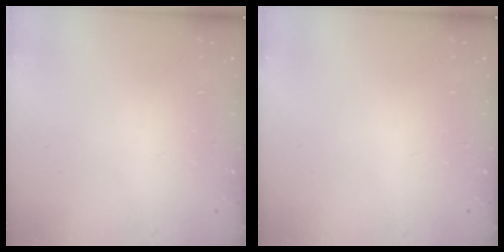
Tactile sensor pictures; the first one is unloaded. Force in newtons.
{"total": 0.0}